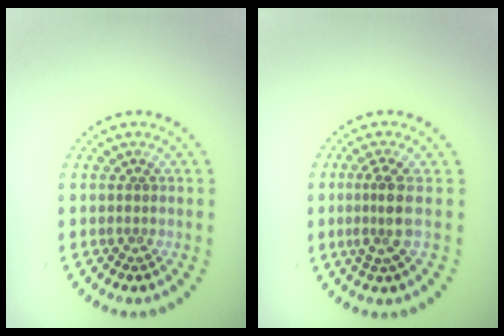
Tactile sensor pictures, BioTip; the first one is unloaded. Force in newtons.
{"total": 2.5, "press": 1.8, "slide": 1.7}